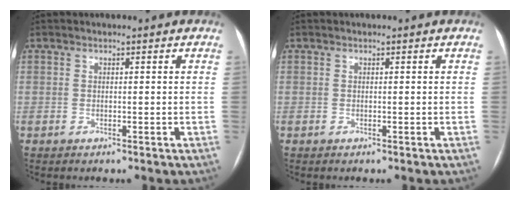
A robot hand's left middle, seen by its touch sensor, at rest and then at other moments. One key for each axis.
{"total": 0.0}